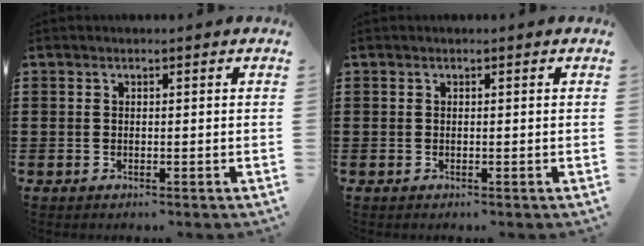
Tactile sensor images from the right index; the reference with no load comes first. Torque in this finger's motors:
{"motor_torque": [-0.20, 0.11, 0.00, -0.01]}